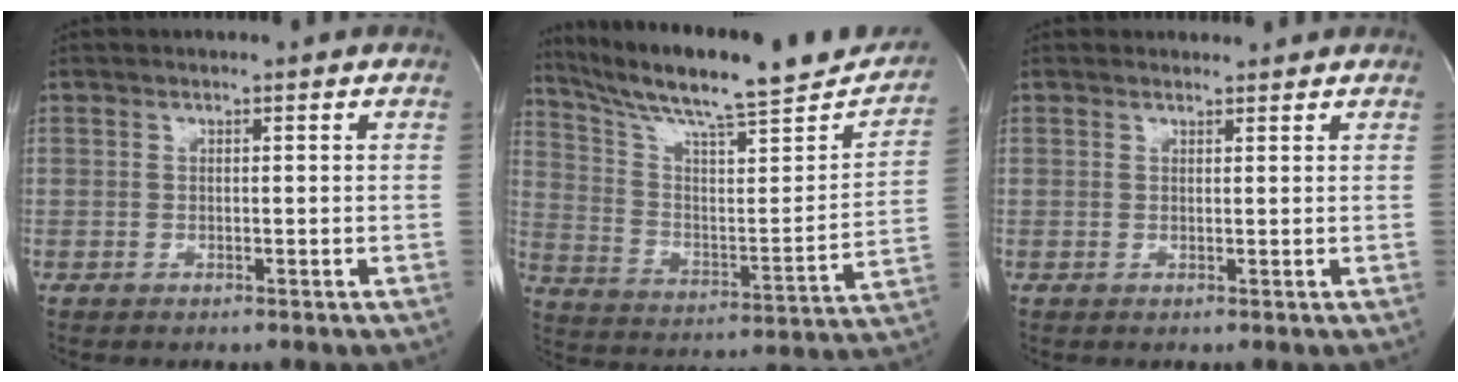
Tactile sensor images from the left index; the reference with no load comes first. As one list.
[{"total": 24.1, "force": [20.5, 2.8, 12.4], "torque": [-0.200, -0.022, 0.299]}, {"total": 1.0, "force": [0.9, 0.2, -0.2], "torque": [-0.012, 0.000, 0.010]}]